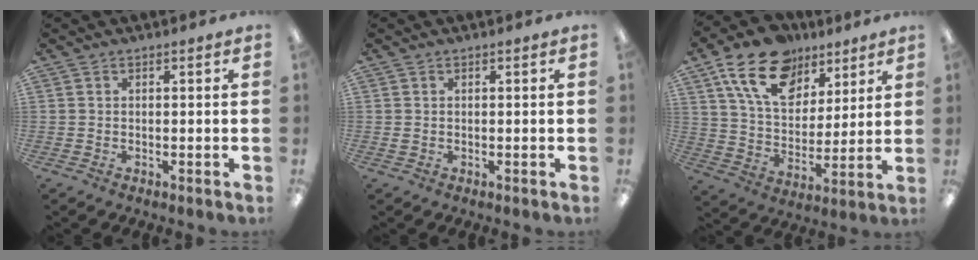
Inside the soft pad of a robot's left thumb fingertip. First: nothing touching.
{"total": 0.6, "force": [0.1, 0.6, -0.2], "torque": [0.002, 0.004, 0.000]}
{"total": 18.3, "force": [11.2, 11.3, 8.9], "torque": [-0.156, -0.046, 0.206]}